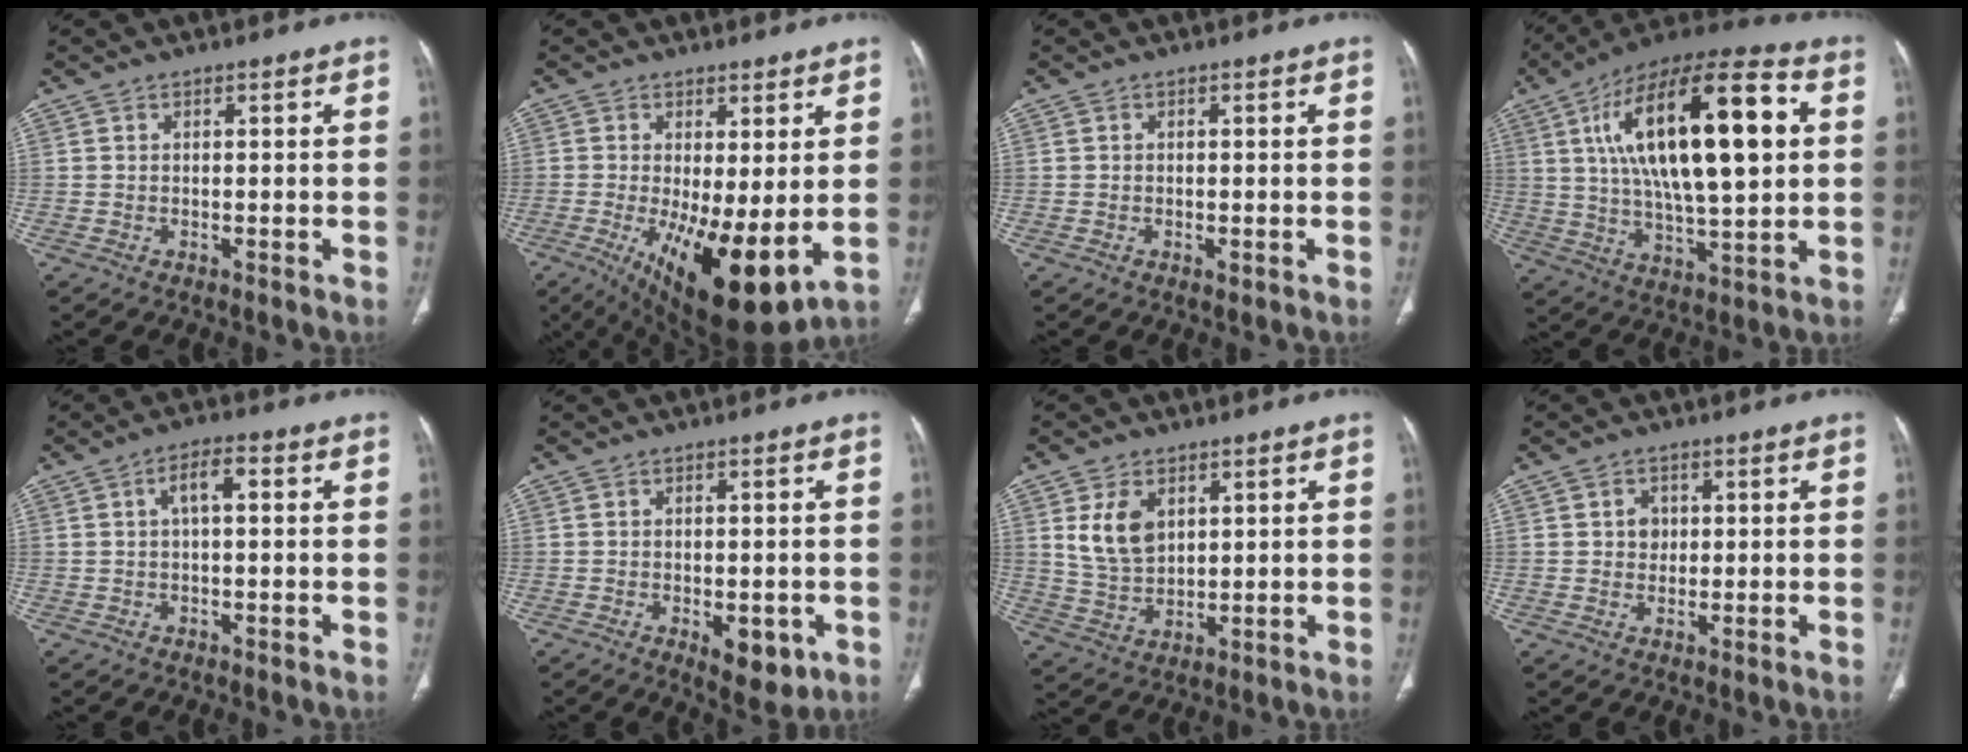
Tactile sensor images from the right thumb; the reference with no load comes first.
{"total": 14.9, "force": [-2.3, 5.3, 13.7], "torque": [-0.226, -0.032, -0.018]}
{"total": 0.8, "force": [-0.3, 0.5, 0.6], "torque": [-0.010, -0.002, -0.003]}
{"total": 27.4, "force": [5.9, 10.2, 24.7], "torque": [-0.415, 0.014, 0.089]}
{"total": 4.4, "force": [0.8, 1.8, 3.9], "torque": [-0.066, 0.015, 0.011]}
{"total": 6.6, "force": [-2.1, 3.4, 5.2], "torque": [-0.056, -0.002, -0.017]}
{"total": 8.3, "force": [3.0, 5.5, 5.5], "torque": [-0.085, -0.015, 0.069]}
{"total": 2.9, "force": [0.6, 2.6, 1.3], "torque": [-0.003, 0.001, 0.009]}